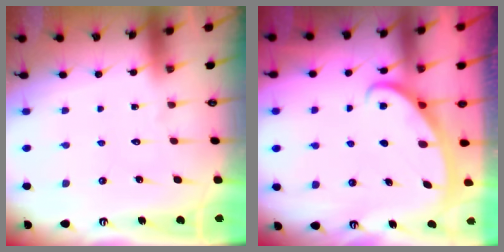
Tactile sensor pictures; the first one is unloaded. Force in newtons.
{"total": 2.9, "press": 2.9, "slide": 0.3}